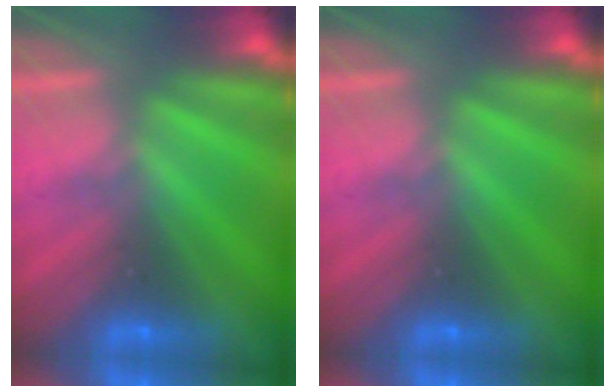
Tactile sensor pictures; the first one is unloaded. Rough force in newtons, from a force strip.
{"total": 0.0}